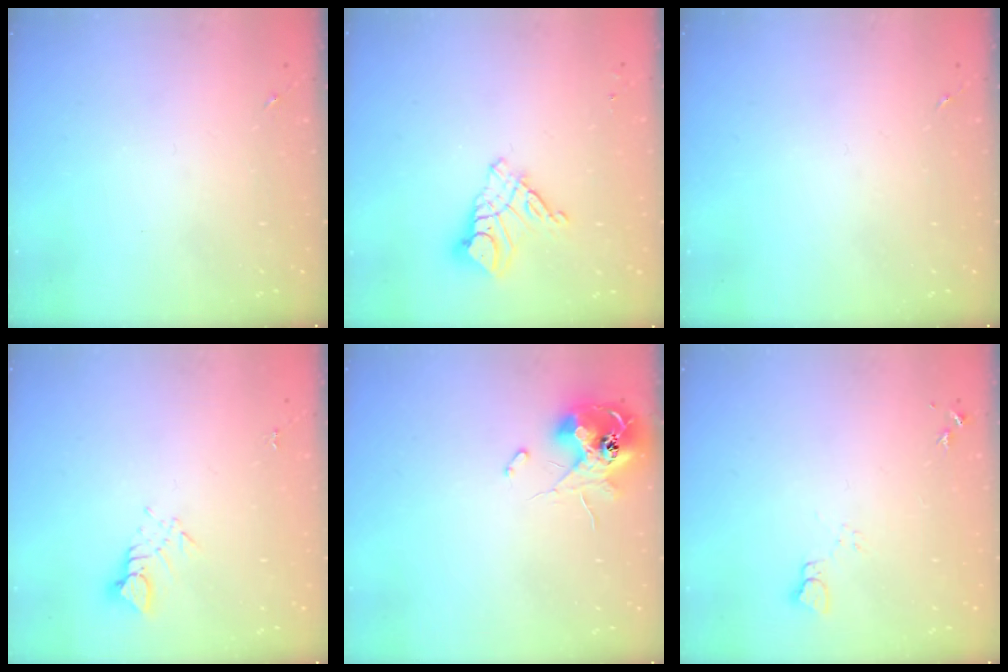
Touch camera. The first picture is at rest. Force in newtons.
{"total": 9.7, "press": 9.7, "slide": 1.1}
{"total": 0.0}
{"total": 3.1, "press": 3.1, "slide": 0.1}
{"total": 12.7, "press": 12.6, "slide": 1.5}
{"total": 3.7, "press": 3.7, "slide": 0.4}